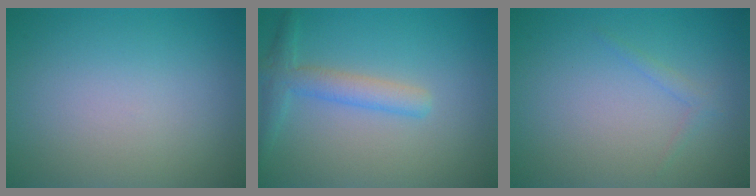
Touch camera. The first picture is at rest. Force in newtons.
{"total": 2.8, "press": 2.8, "slide": 0.1}
{"total": 0.8, "press": 0.8, "slide": 0.0}